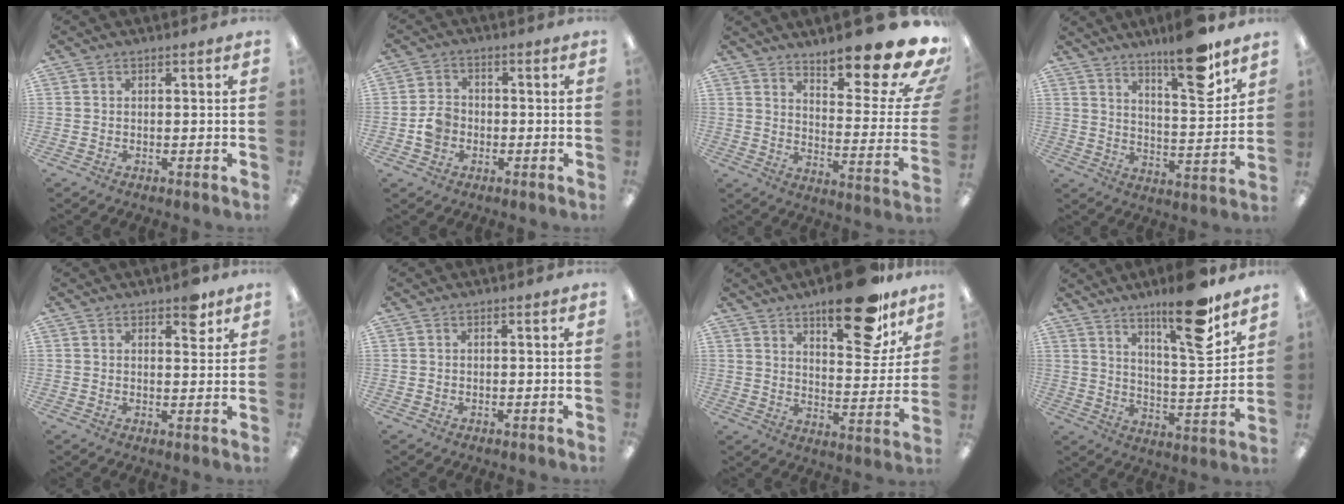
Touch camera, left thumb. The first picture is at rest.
{"total": 5.1, "force": [-1.5, 4.1, 2.6], "torque": [-0.044, 0.014, -0.024]}
{"total": 19.0, "force": [14.4, 4.0, 11.7], "torque": [-0.160, -0.118, 0.231]}
{"total": 14.9, "force": [11.2, 3.4, 9.2], "torque": [-0.136, -0.072, 0.182]}
{"total": 4.9, "force": [3.3, 2.3, 2.8], "torque": [-0.022, -0.014, 0.052]}
{"total": 0.0}
{"total": 20.1, "force": [13.7, 7.7, 12.5], "torque": [-0.161, -0.085, 0.219]}
{"total": 16.8, "force": [12.3, 3.3, 11.0], "torque": [-0.165, -0.080, 0.191]}